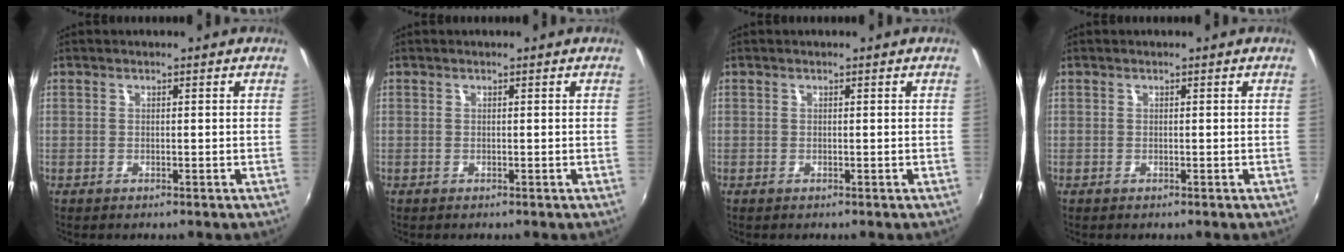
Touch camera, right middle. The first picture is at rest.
{"total": 0.0}
{"total": 0.0}
{"total": 0.0}